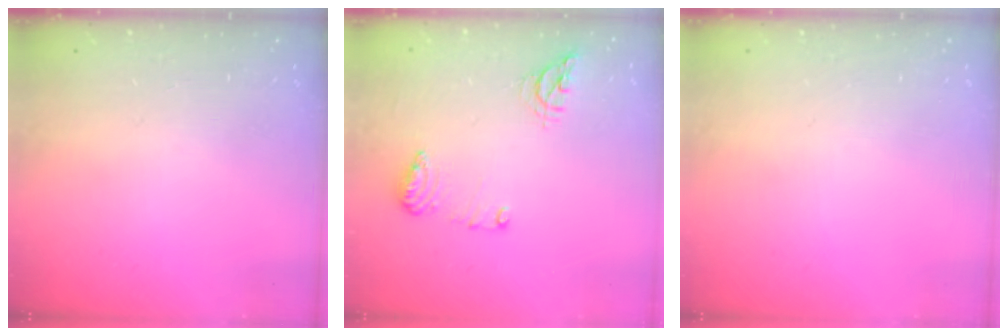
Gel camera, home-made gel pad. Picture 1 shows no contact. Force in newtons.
{"total": 11.7, "press": 10.0, "slide": 6.1}
{"total": 0.0}